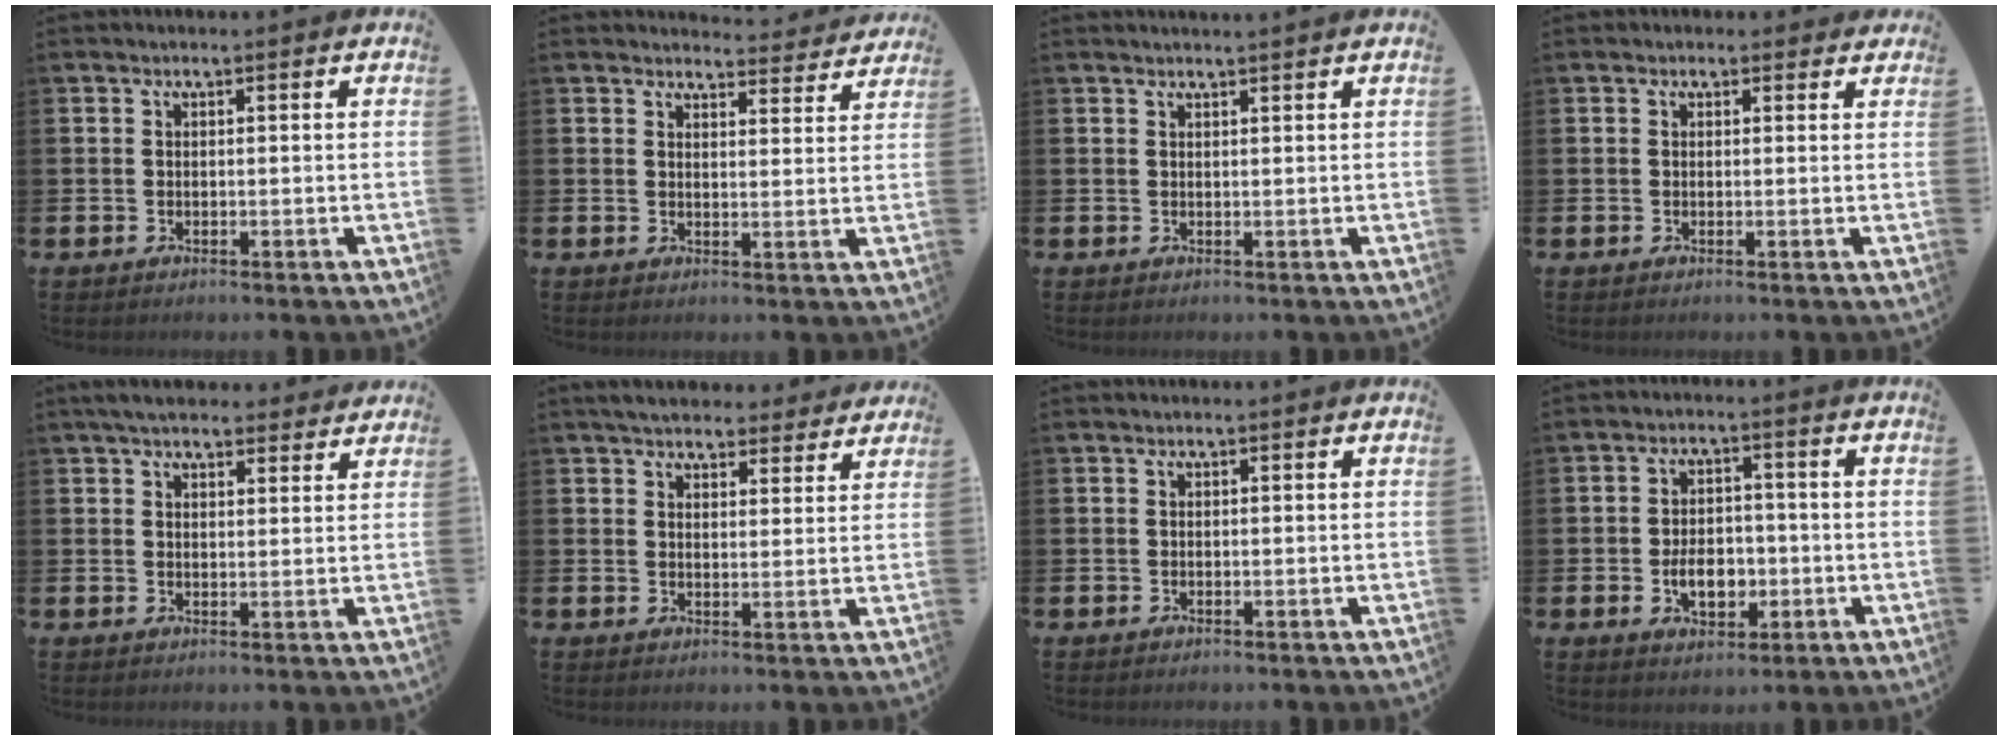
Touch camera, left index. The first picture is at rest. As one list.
[{"total": 3.8, "force": [3.8, 0.4, 0.0], "torque": [0.000, -0.028, 0.066]}, {"total": 0.8, "force": [0.8, -0.2, 0.1], "torque": [0.003, -0.003, 0.014]}, {"total": 0.7, "force": [0.5, 0.5, 0.1], "torque": [0.005, 0.005, 0.006]}, {"total": 4.3, "force": [4.0, 1.4, 1.1], "torque": [-0.021, -0.013, 0.073]}, {"total": 4.9, "force": [4.6, 1.5, 0.6], "torque": [-0.020, -0.024, 0.082]}, {"total": 0.0}, {"total": 5.2, "force": [-1.3, 3.6, 3.6], "torque": [-0.051, 0.002, -0.027]}]